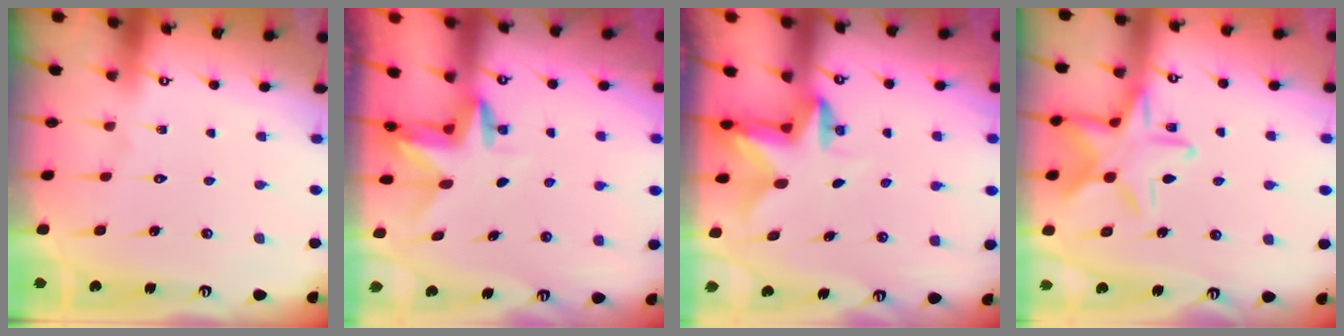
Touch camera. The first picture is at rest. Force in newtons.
{"total": 3.1, "press": 3.1, "slide": 0.2}
{"total": 2.6, "press": 2.5, "slide": 0.5}
{"total": 15.5, "press": 15.5, "slide": 1.0}